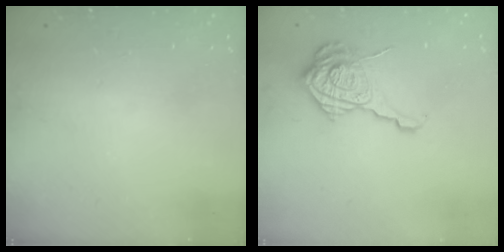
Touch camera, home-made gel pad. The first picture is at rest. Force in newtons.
{"total": 16.1, "press": 16.1, "slide": 1.2}